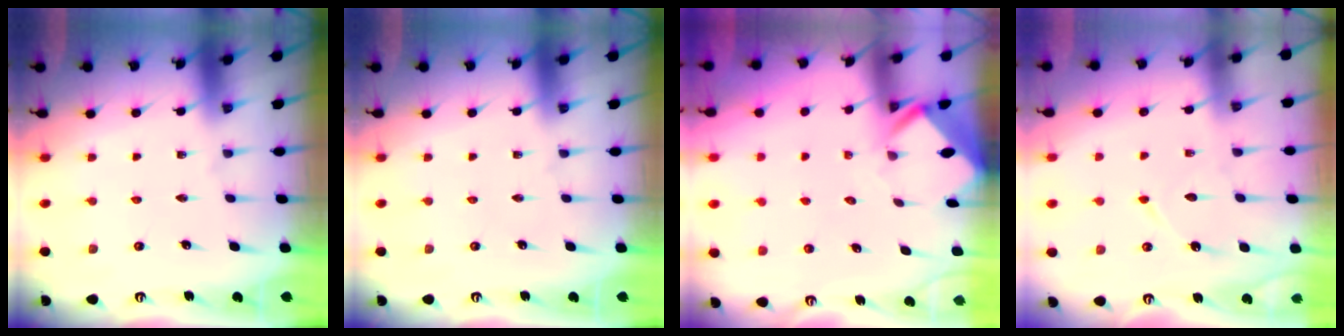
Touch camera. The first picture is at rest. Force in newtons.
{"total": 0.0}
{"total": 2.4, "press": 2.4, "slide": 0.1}
{"total": 6.7, "press": 6.7, "slide": 0.7}